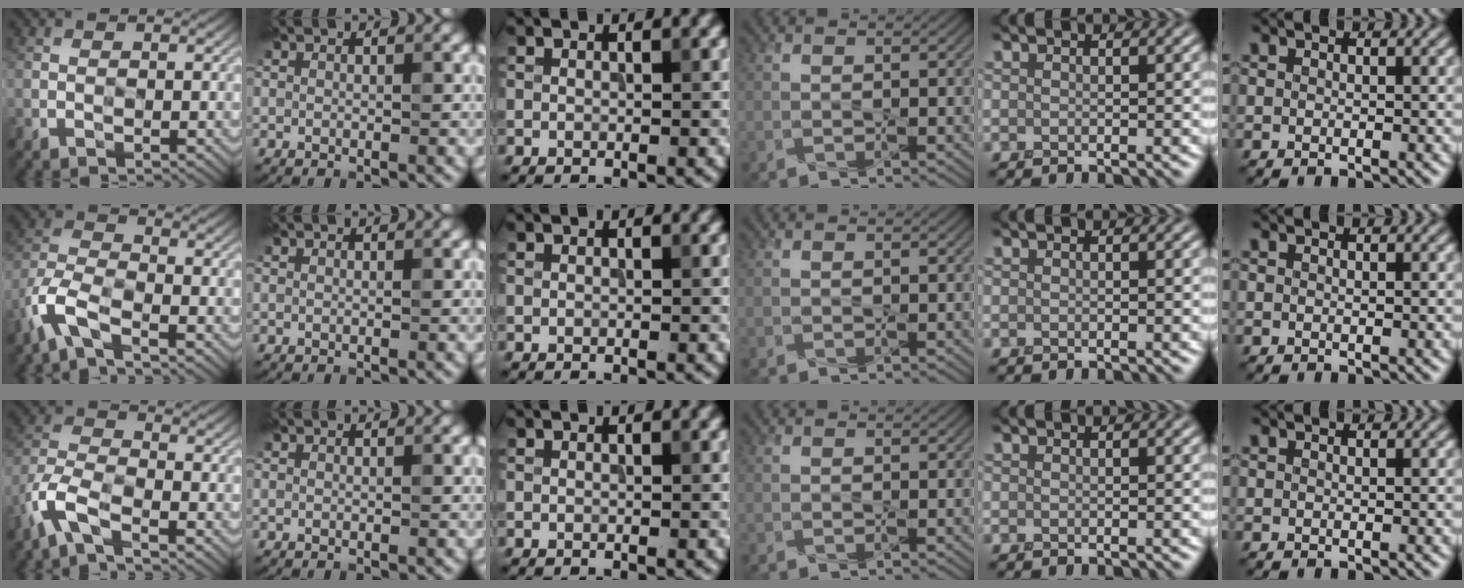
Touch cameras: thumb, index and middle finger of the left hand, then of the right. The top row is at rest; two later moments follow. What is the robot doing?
{"motion": "wipe", "object": "whiteboard"}